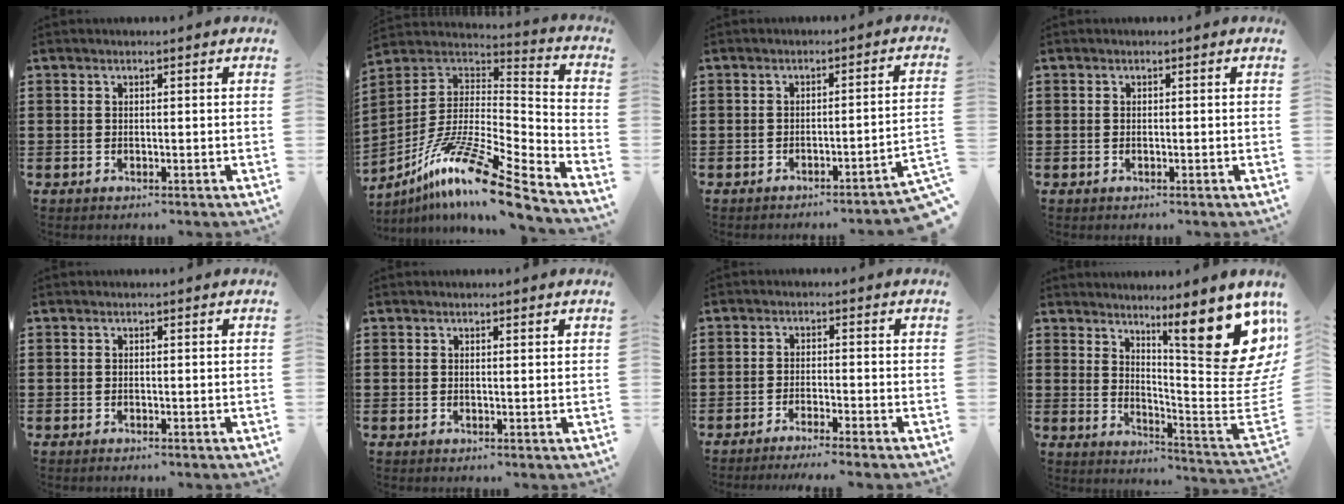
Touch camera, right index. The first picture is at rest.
{"total": 14.6, "force": [-10.0, 1.5, 10.6], "torque": [-0.205, 0.013, -0.188]}
{"total": 2.5, "force": [-2.1, -0.5, 1.3], "torque": [-0.025, -0.005, -0.044]}
{"total": 0.0}
{"total": 0.0}
{"total": 0.7, "force": [0.5, 0.0, 0.4], "torque": [-0.010, -0.001, 0.011]}
{"total": 1.9, "force": [-1.7, -0.5, 0.7], "torque": [-0.013, -0.001, -0.033]}
{"total": 14.3, "force": [8.3, 2.7, 11.3], "torque": [-0.166, -0.073, 0.131]}